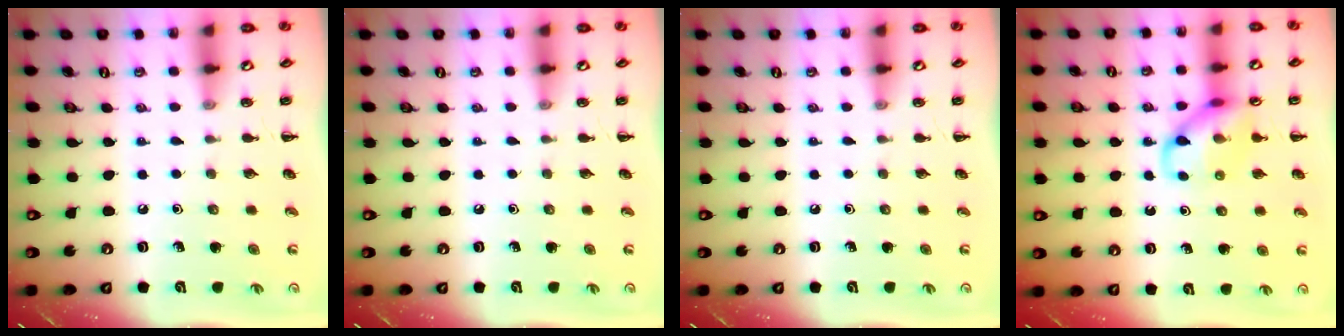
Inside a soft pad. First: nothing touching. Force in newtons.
{"total": 0.0}
{"total": 0.0}
{"total": 10.9, "press": 10.9, "slide": 0.9}